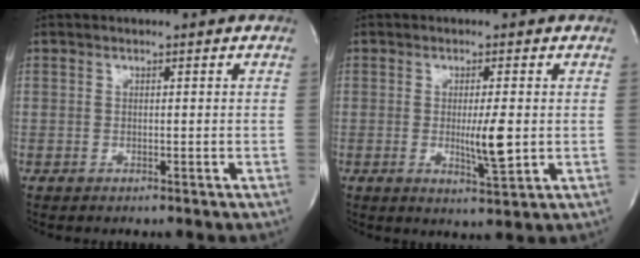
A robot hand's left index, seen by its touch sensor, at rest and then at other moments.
{"total": 4.8, "force": [-0.3, 0.5, 4.7], "torque": [-0.080, -0.013, -0.004]}